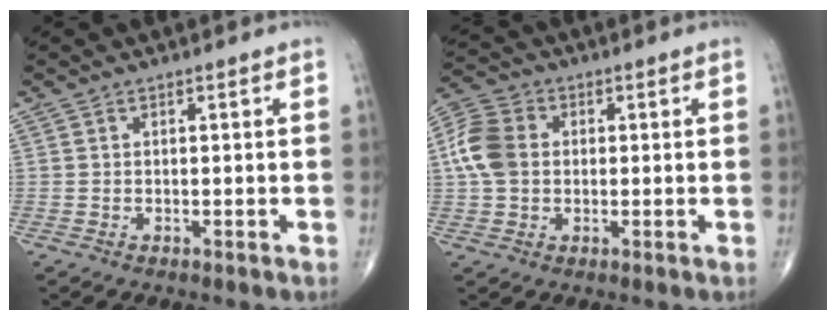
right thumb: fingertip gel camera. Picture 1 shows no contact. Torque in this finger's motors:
{"motor_torque": [-0.27, 0.67, 0.62, -0.06, 0.08]}